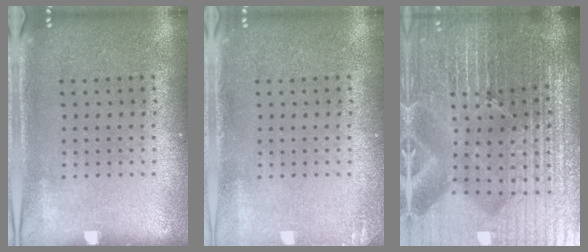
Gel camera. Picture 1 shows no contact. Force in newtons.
{"total": 1.0, "press": 1.0, "slide": 0.1}
{"total": 7.2, "press": 6.2, "slide": 3.5}